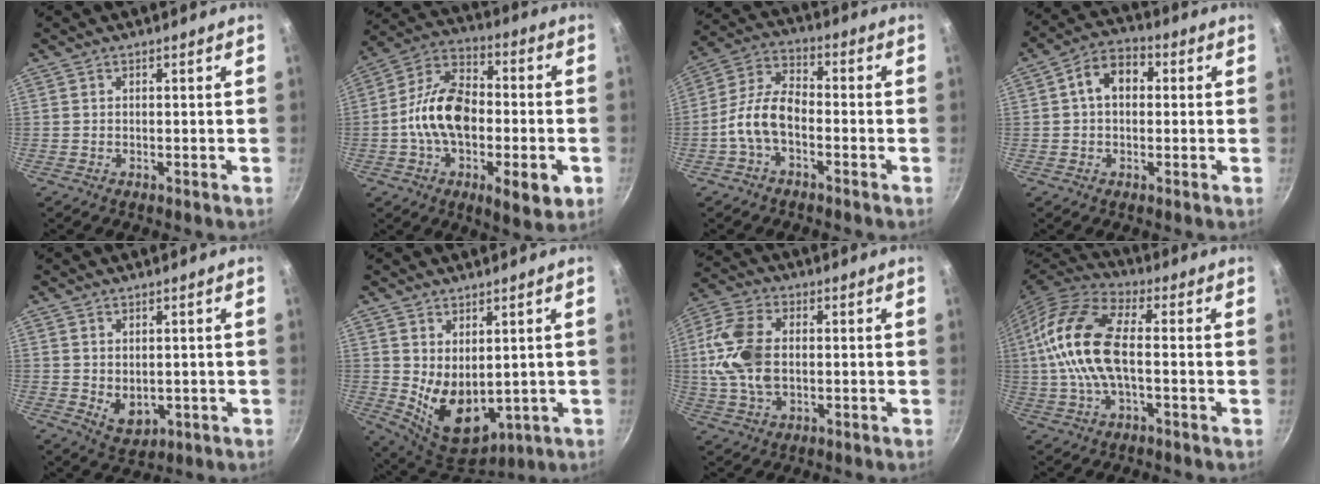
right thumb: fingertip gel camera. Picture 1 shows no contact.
{"total": 20.7, "force": [-3.7, 10.5, 17.4], "torque": [-0.264, 0.031, -0.075]}
{"total": 8.9, "force": [-3.2, 4.8, 6.8], "torque": [-0.129, 0.041, -0.073]}
{"total": 7.8, "force": [1.1, 5.5, 5.4], "torque": [-0.060, 0.022, 0.004]}
{"total": 4.9, "force": [0.4, 3.5, 3.4], "torque": [-0.042, -0.015, 0.018]}
{"total": 10.6, "force": [1.7, 6.8, 7.9], "torque": [-0.108, -0.041, 0.056]}
{"total": 12.5, "force": [0.4, 7.9, 9.7], "torque": [-0.190, 0.014, -0.003]}
{"total": 16.0, "force": [0.2, 7.6, 14.1], "torque": [-0.279, 0.029, -0.013]}